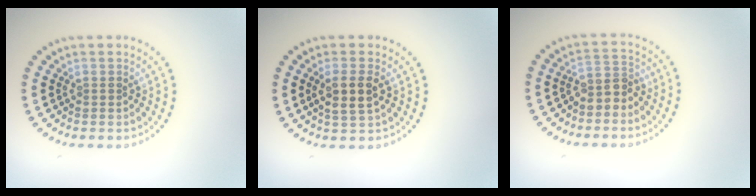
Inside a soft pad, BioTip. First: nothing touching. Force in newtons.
{"total": 2.7, "press": 2.5, "slide": 1.1}
{"total": 2.4, "press": 2.0, "slide": 1.4}